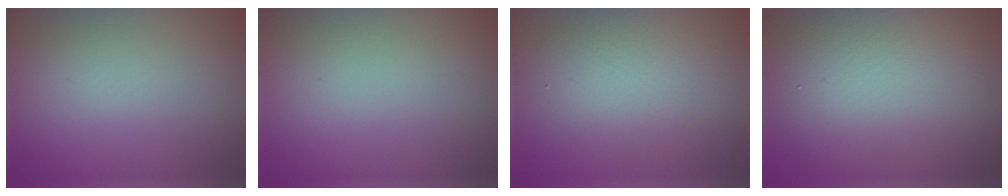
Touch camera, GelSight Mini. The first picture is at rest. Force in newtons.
{"total": 0.0}
{"total": 4.4, "press": 4.4, "slide": 0.2}
{"total": 8.8, "press": 8.8, "slide": 0.7}